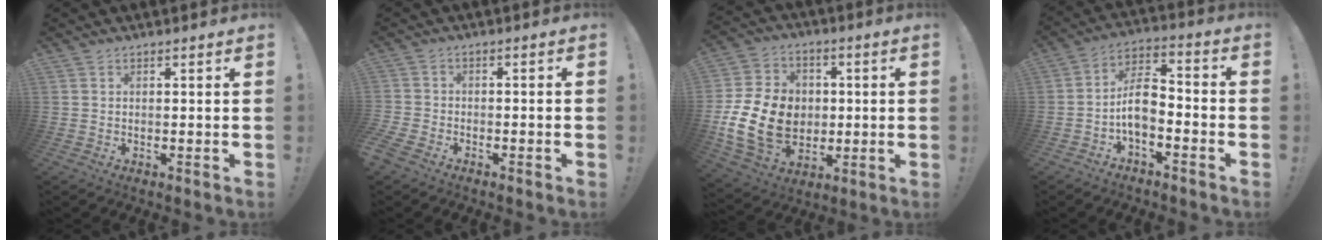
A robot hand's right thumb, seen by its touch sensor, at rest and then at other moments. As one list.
[{"total": 3.6, "force": [-3.0, 1.5, 1.4], "torque": [-0.038, 0.004, -0.058]}, {"total": 19.6, "force": [-2.2, 15.0, 12.4], "torque": [-0.231, 0.020, -0.018]}, {"total": 9.7, "force": [-3.5, 5.2, 7.4], "torque": [-0.132, 0.019, -0.062]}]